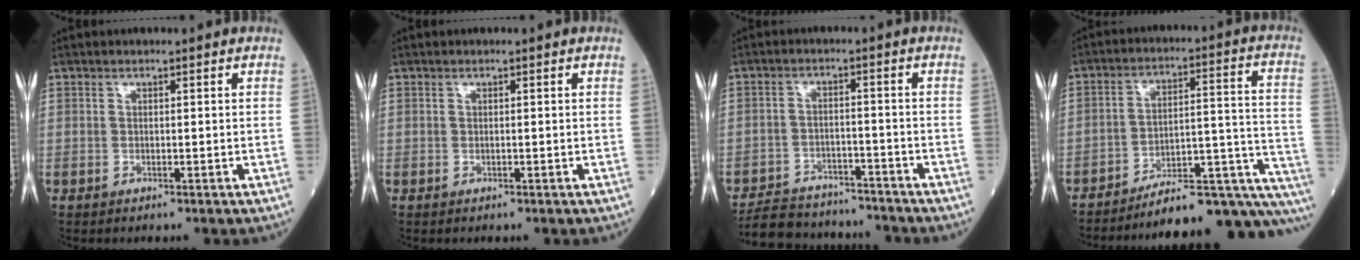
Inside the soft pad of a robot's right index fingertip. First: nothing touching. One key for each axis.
{"total": 0.0}
{"total": 12.2, "fx": -11.3, "fy": 3.6, "fz": 2.5, "tx": -0.044, "ty": 0.015, "tz": -0.167}
{"total": 19.4, "fx": -16.9, "fy": 2.1, "fz": 9.2, "tx": -0.052, "ty": 0.054, "tz": -0.236}